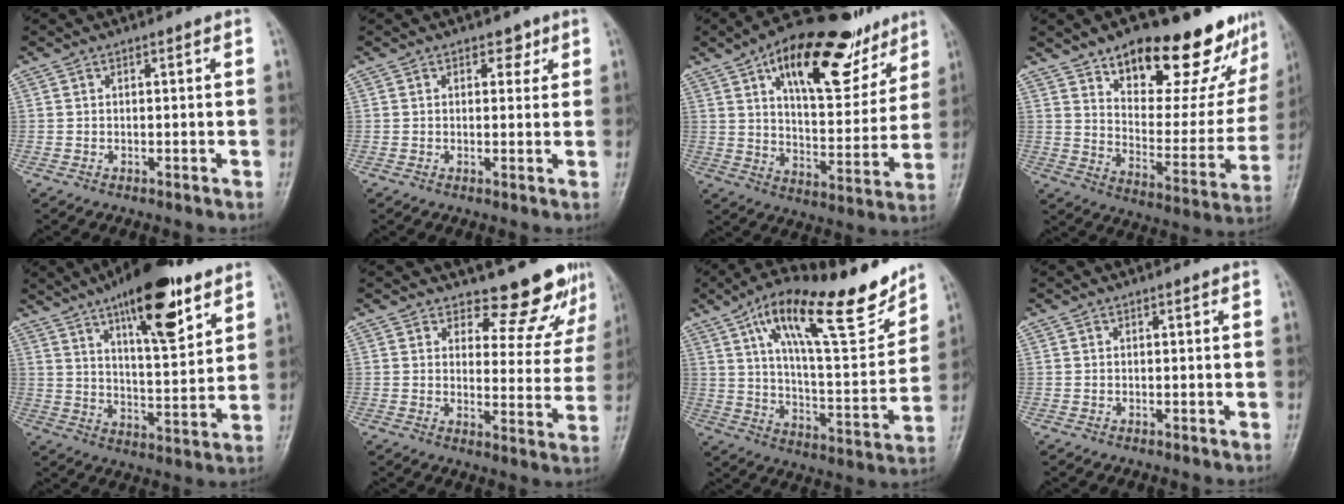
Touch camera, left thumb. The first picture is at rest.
{"total": 2.3, "force": [1.3, 1.6, 1.1], "torque": [0.005, -0.004, 0.014]}
{"total": 22.9, "force": [13.2, 10.5, 15.5], "torque": [-0.187, -0.034, 0.209]}
{"total": 25.7, "force": [17.5, 10.6, 15.5], "torque": [-0.165, -0.085, 0.254]}
{"total": 17.9, "force": [10.5, 5.8, 13.3], "torque": [-0.173, -0.050, 0.167]}
{"total": 9.9, "force": [9.1, 3.4, 1.8], "torque": [0.016, -0.085, 0.105]}
{"total": 22.5, "force": [14.2, 6.8, 16.1], "torque": [-0.222, -0.055, 0.233]}
{"total": 0.0}